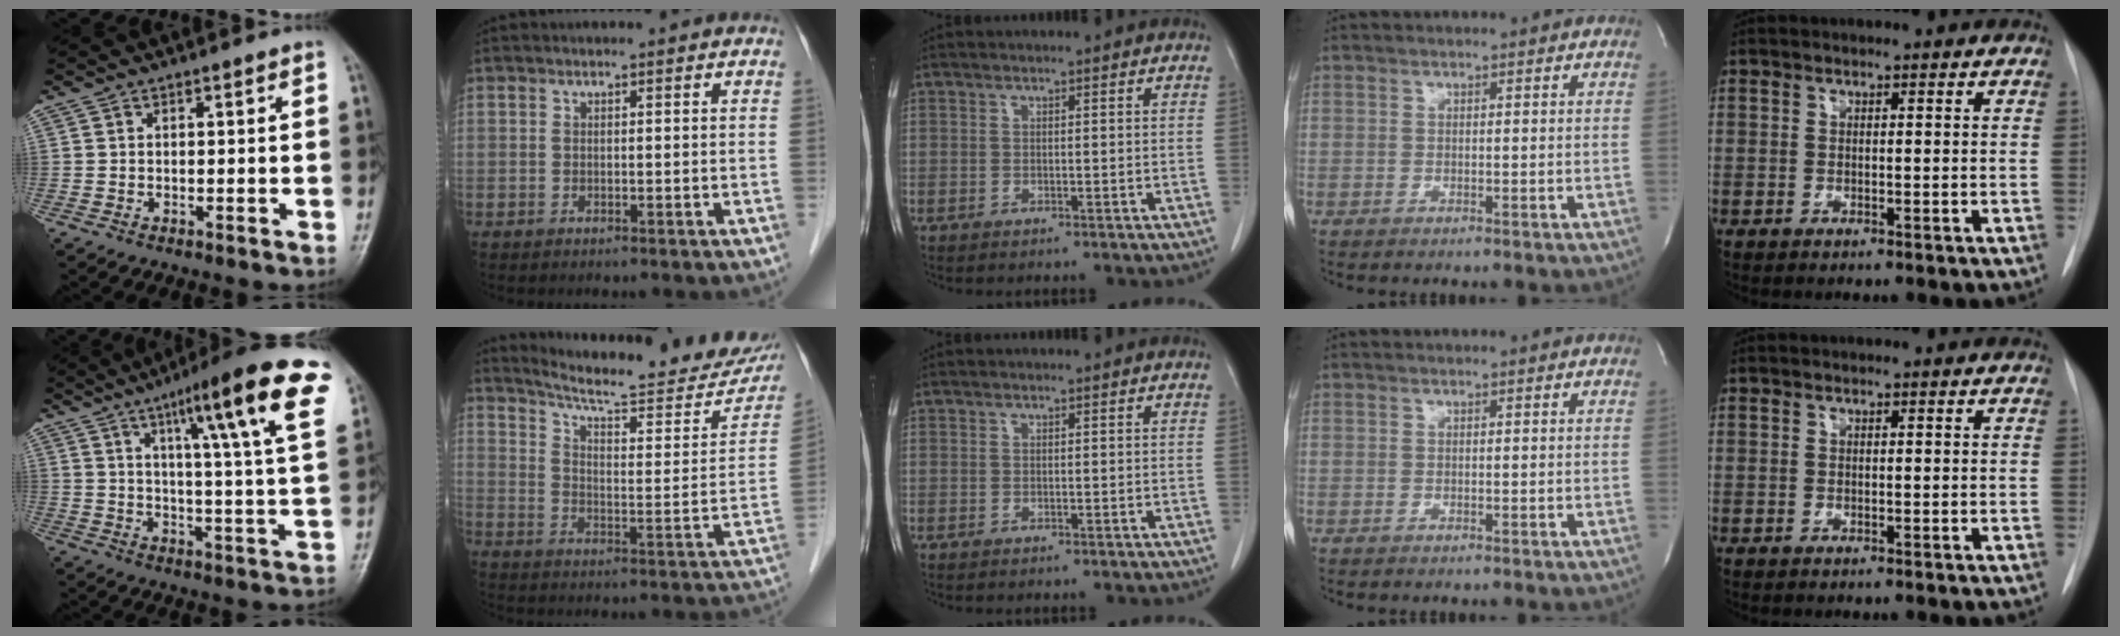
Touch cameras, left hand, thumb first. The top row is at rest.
{"thumb": {"total": 20.3, "force": [10.2, 2.5, 17.4], "torque": [-0.229, -0.026, 0.136]}, "index": {"total": 23.0, "force": [20.9, 3.4, 9.0], "torque": [-0.126, -0.055, 0.270]}}